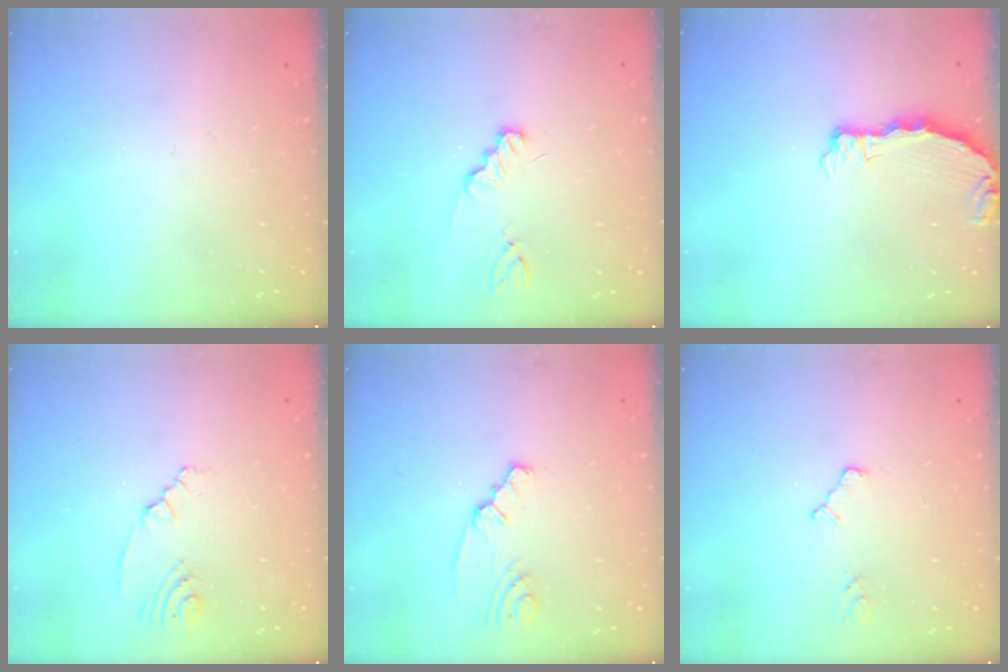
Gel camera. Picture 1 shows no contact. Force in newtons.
{"total": 1.3, "press": 1.3, "slide": 0.2}
{"total": 4.9, "press": 4.9, "slide": 0.2}
{"total": 2.5, "press": 2.2, "slide": 1.1}
{"total": 2.0, "press": 2.0, "slide": 0.3}
{"total": 4.1, "press": 4.0, "slide": 0.5}